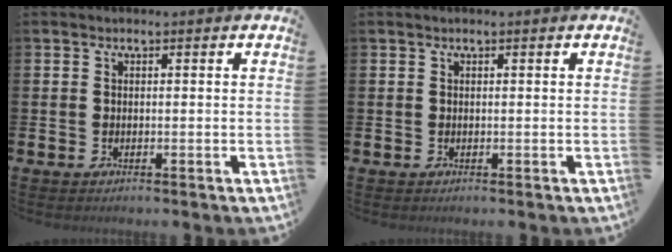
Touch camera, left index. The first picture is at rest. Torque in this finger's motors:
{"motor_torque": [0.71, -1.14, -0.07, 0.01]}